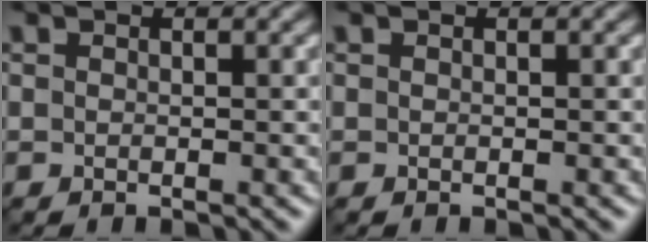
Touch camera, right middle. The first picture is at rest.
{"total": 0.0}